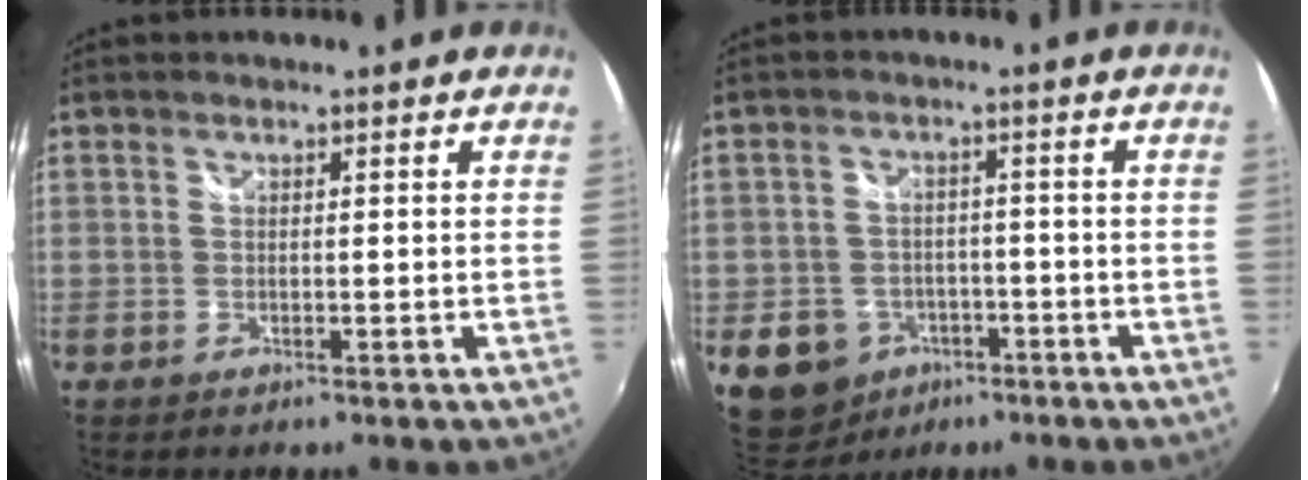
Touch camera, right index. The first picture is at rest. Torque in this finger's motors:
{"motor_torque": [-0.03, -0.04, -0.54, -0.21]}